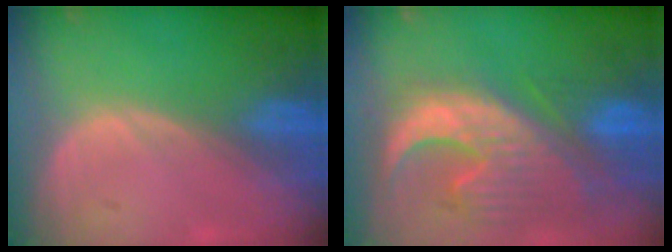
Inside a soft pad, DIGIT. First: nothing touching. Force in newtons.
{"total": 13.3, "press": 11.4, "slide": 6.9}